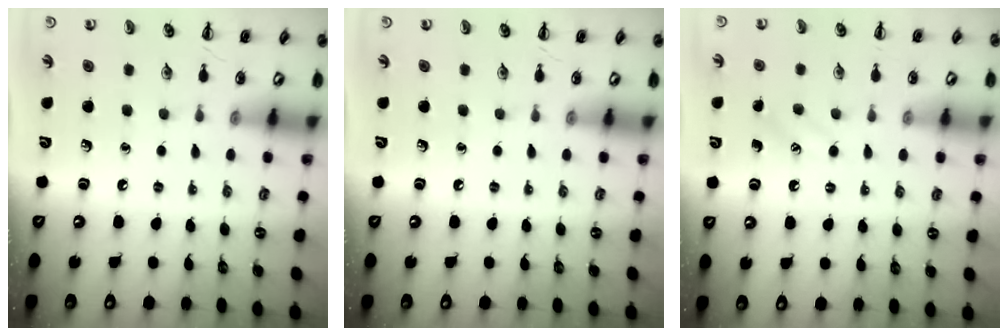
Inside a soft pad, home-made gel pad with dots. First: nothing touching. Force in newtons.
{"total": 0.0}
{"total": 2.5, "press": 2.5, "slide": 0.6}